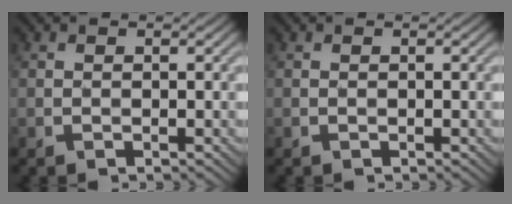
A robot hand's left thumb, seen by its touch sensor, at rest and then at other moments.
{"total": 0.0}